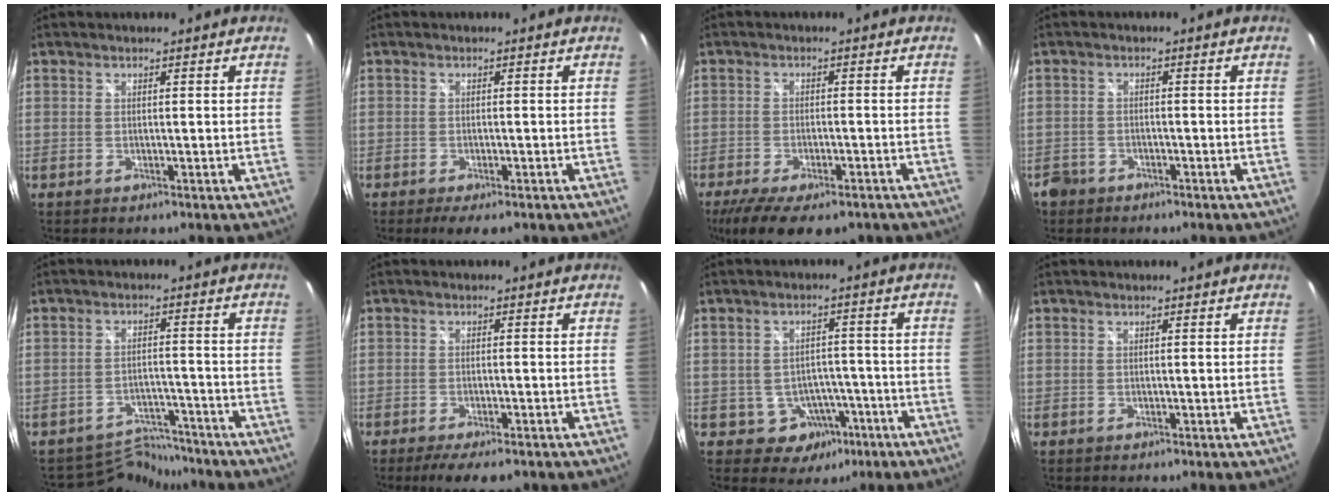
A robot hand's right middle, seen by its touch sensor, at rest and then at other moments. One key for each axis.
{"total": 4.2, "fx": -3.0, "fy": 1.3, "fz": 2.7, "tx": -0.054, "ty": -0.015, "tz": -0.047}
{"total": 13.0, "fx": -9.4, "fy": 4.5, "fz": 7.7, "tx": -0.163, "ty": -0.042, "tz": -0.145}
{"total": 3.8, "fx": -2.6, "fy": 2.7, "fz": 0.7, "tx": -0.030, "ty": -0.001, "tz": -0.048}
{"total": 6.3, "fx": -6.0, "fy": 1.4, "fz": -1.2, "tx": 0.008, "ty": 0.014, "tz": -0.094}
{"total": 6.4, "fx": -4.9, "fy": 1.6, "fz": 3.9, "tx": -0.083, "ty": -0.019, "tz": -0.075}
{"total": 6.9, "fx": -3.3, "fy": 5.8, "fz": 1.8, "tx": -0.040, "ty": 0.027, "tz": -0.021}
{"total": 0.0}